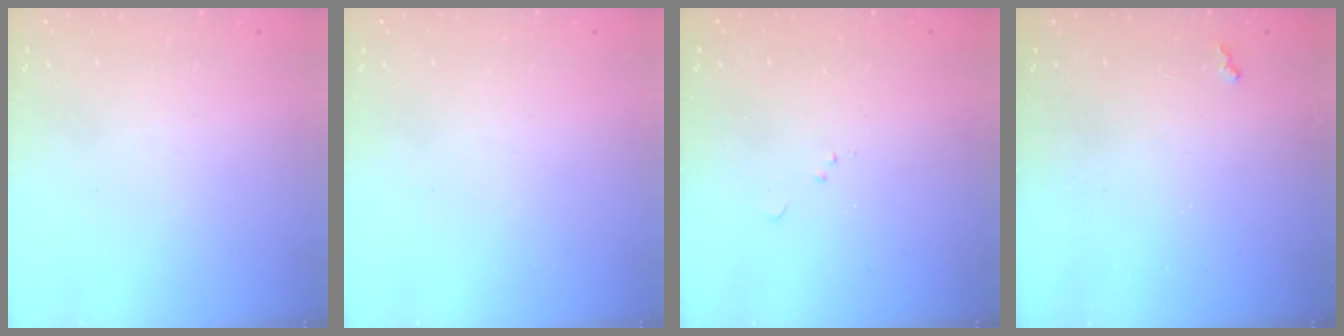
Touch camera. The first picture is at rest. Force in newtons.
{"total": 0.0}
{"total": 5.7, "press": 5.7, "slide": 0.8}
{"total": 1.9, "press": 1.9, "slide": 0.5}